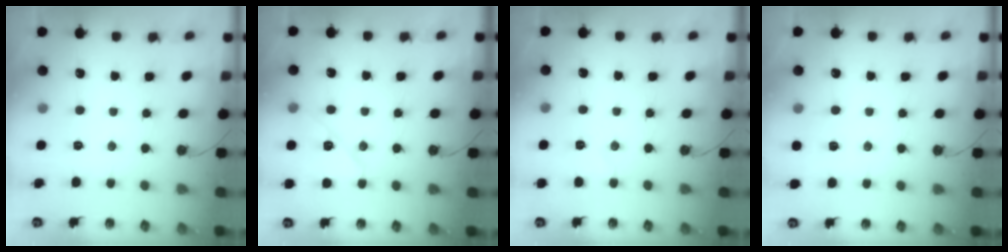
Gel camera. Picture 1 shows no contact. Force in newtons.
{"total": 9.5, "press": 9.4, "slide": 1.4}
{"total": 4.3, "press": 3.9, "slide": 1.7}
{"total": 4.1, "press": 3.3, "slide": 2.5}